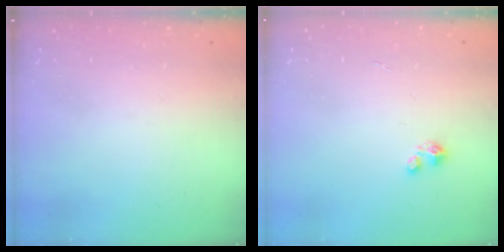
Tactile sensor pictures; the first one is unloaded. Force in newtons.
{"total": 1.6, "press": 1.6, "slide": 0.2}